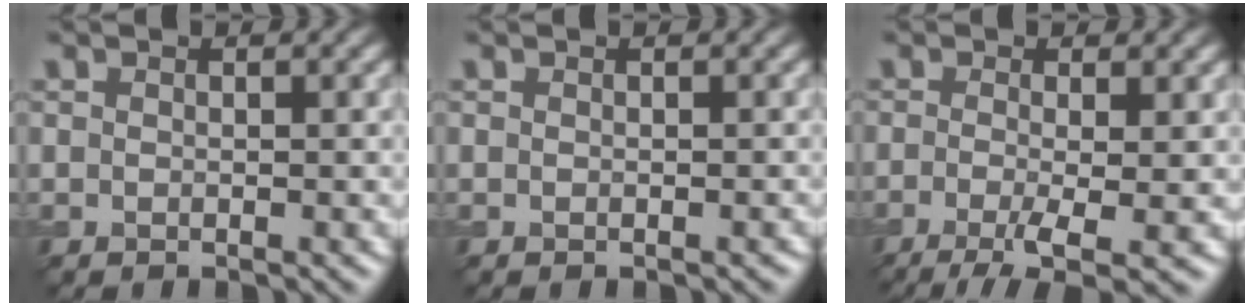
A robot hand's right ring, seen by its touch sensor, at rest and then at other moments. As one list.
[{"total": 0.0}, {"total": 5.1, "force": [-1.8, 1.4, 4.5], "torque": [-0.079, -0.012, -0.035]}]